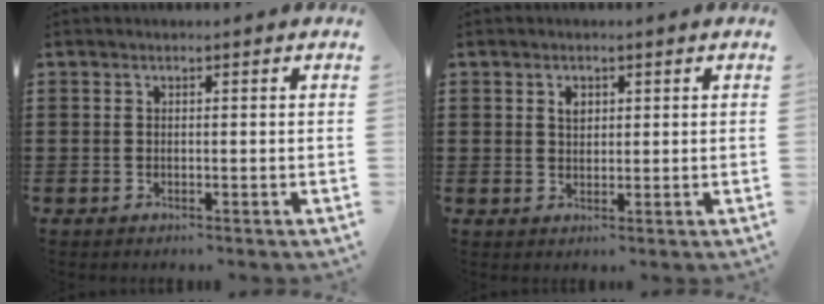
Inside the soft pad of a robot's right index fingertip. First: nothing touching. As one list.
[{"total": 1.8, "force": [0.8, 1.3, 1.1], "torque": [-0.025, 0.006, 0.015]}]